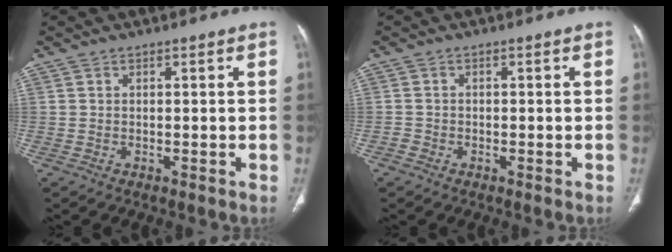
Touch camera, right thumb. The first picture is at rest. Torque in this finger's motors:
{"motor_torque": [-0.17, 0.55, -0.39, 0.38, -0.13]}